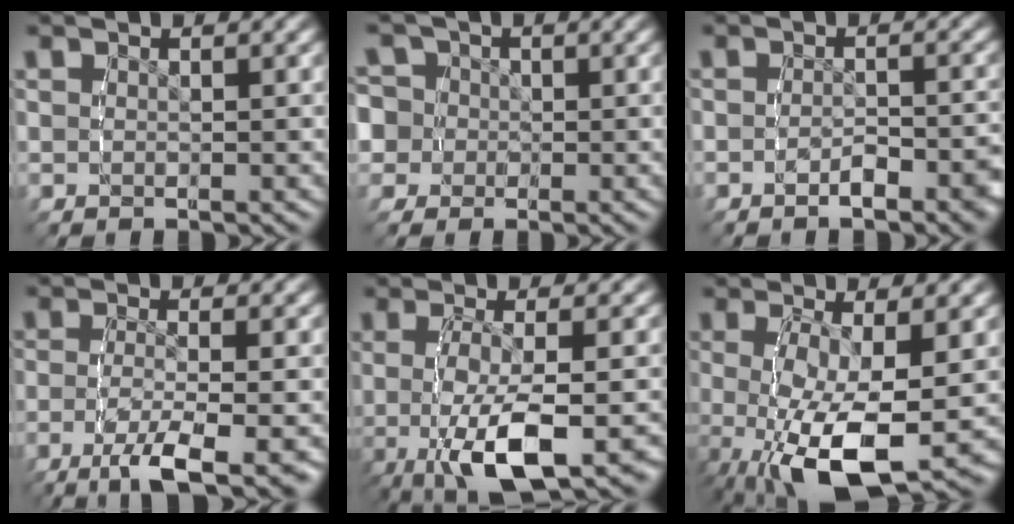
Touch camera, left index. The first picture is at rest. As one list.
[{"total": 8.5, "force": [-0.4, 8.0, 2.9], "torque": [-0.089, -0.025, -0.012]}, {"total": 2.5, "force": [-2.1, 0.8, 1.2], "torque": [-0.027, 0.003, -0.040]}, {"total": 6.8, "force": [-4.2, 2.2, 5.0], "torque": [-0.101, -0.027, -0.058]}, {"total": 7.1, "force": [-2.4, 2.3, 6.2], "torque": [-0.125, -0.015, -0.029]}, {"total": 9.3, "force": [-2.9, 4.4, 7.6], "torque": [-0.161, -0.037, -0.031]}]